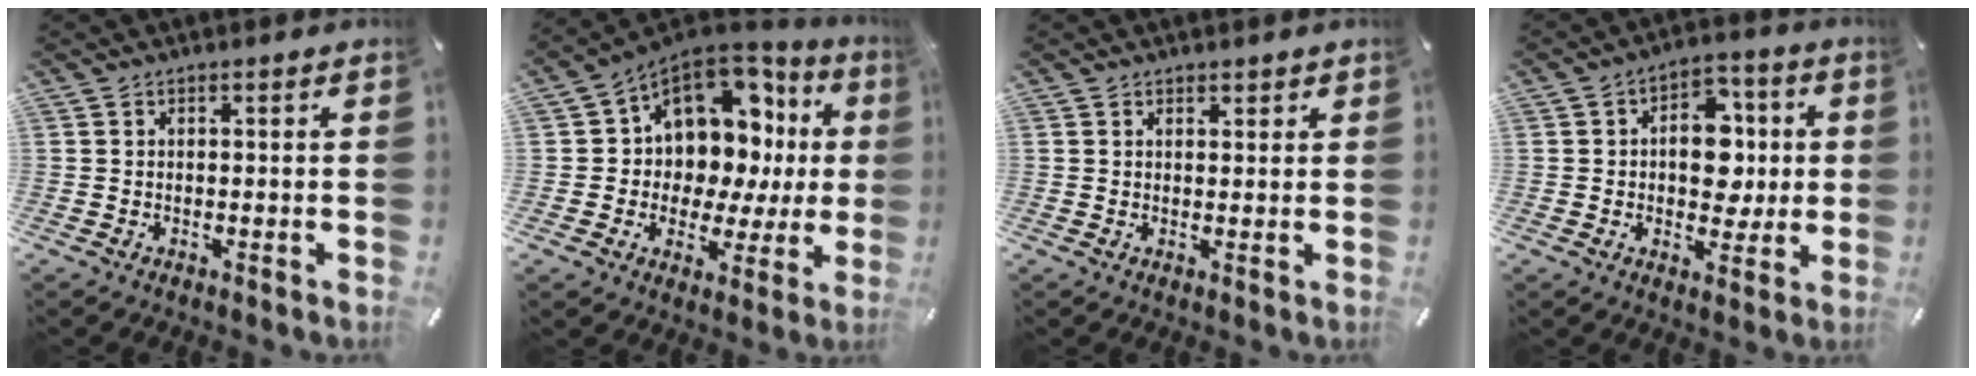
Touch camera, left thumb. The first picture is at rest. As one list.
[{"total": 13.7, "force": [6.0, 10.1, 7.0], "torque": [-0.104, -0.057, 0.109]}, {"total": 1.4, "force": [1.1, 0.8, 0.3], "torque": [0.003, -0.002, 0.019]}, {"total": 10.6, "force": [0.5, 7.8, 7.1], "torque": [-0.093, 0.009, 0.007]}]